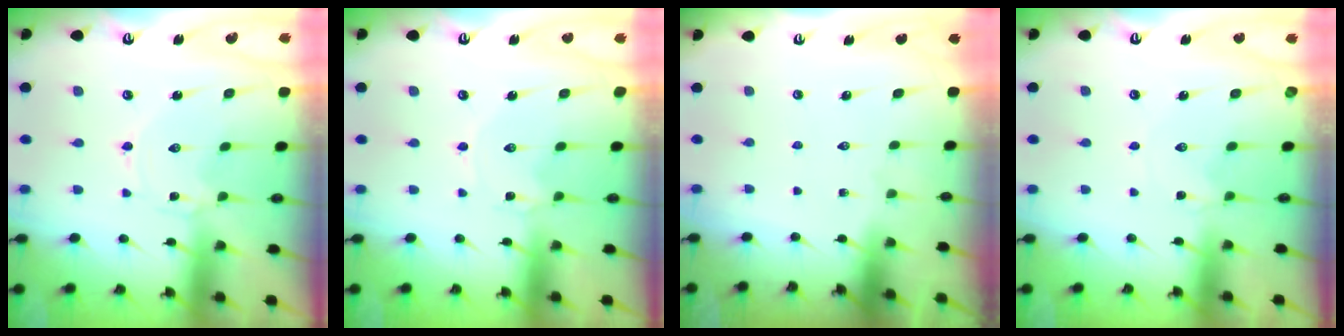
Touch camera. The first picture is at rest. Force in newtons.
{"total": 0.0}
{"total": 0.0}
{"total": 0.8, "press": 0.7, "slide": 0.2}